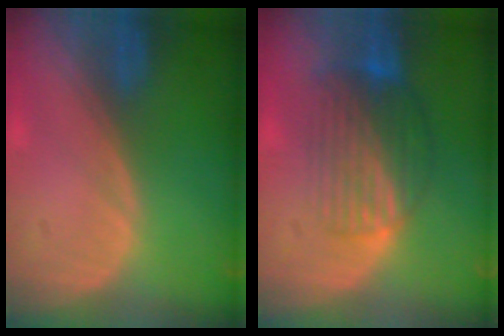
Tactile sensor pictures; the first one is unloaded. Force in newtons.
{"total": 8.3, "press": 7.2, "slide": 4.3}